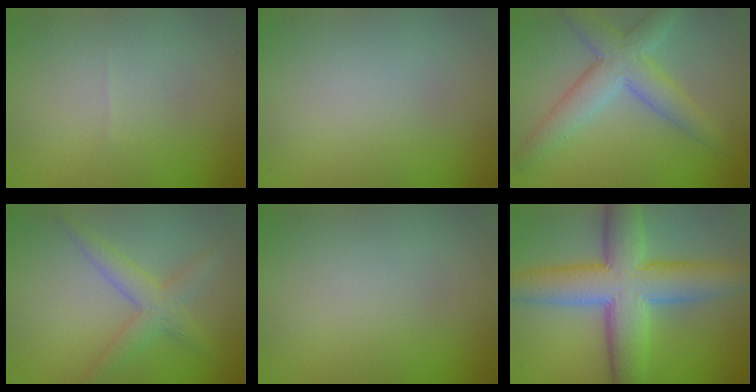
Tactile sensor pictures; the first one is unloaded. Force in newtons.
{"total": 0.0}
{"total": 5.0, "press": 5.0, "slide": 0.3}
{"total": 2.9, "press": 2.9, "slide": 0.1}
{"total": 0.0}
{"total": 9.8, "press": 9.8, "slide": 0.5}